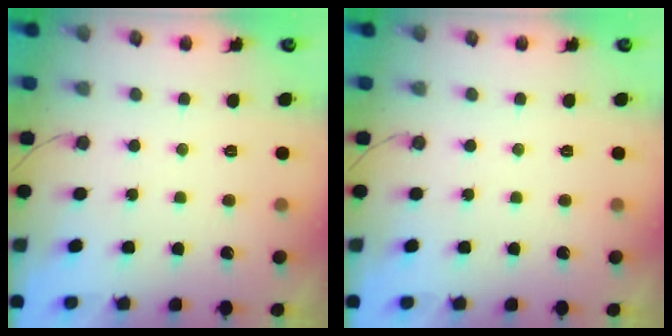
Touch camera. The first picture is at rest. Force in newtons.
{"total": 0.0}